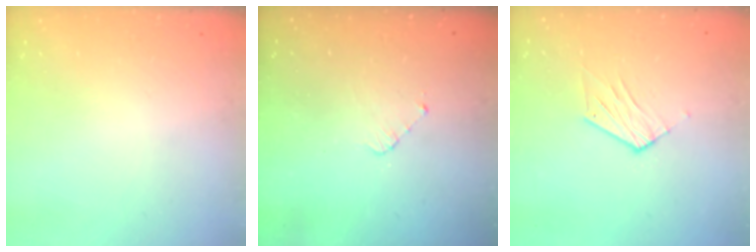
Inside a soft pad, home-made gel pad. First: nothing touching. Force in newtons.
{"total": 3.0, "press": 3.0, "slide": 0.2}
{"total": 6.7, "press": 6.7, "slide": 0.3}